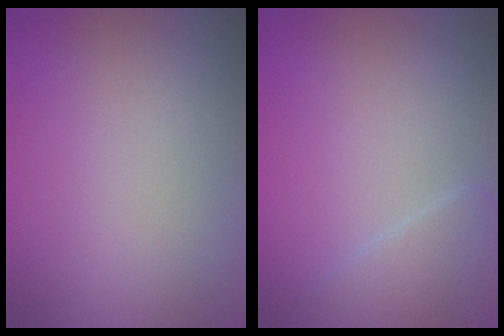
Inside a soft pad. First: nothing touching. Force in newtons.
{"total": 2.4, "press": 2.4, "slide": 0.2}